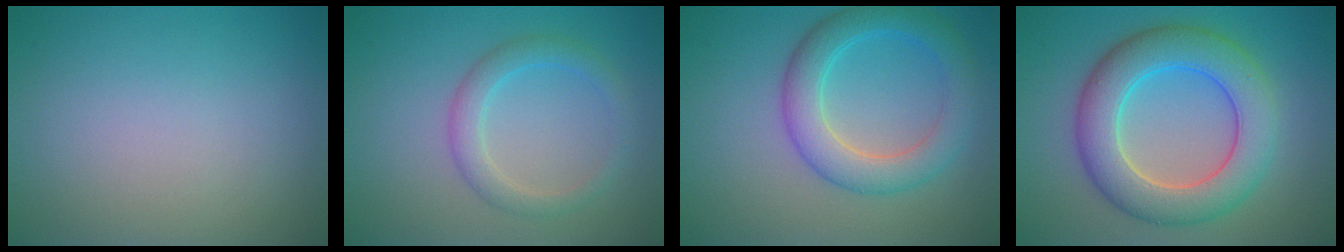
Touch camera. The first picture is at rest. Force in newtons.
{"total": 2.7, "press": 2.7, "slide": 0.1}
{"total": 5.1, "press": 5.1, "slide": 0.1}
{"total": 7.9, "press": 7.9, "slide": 0.3}